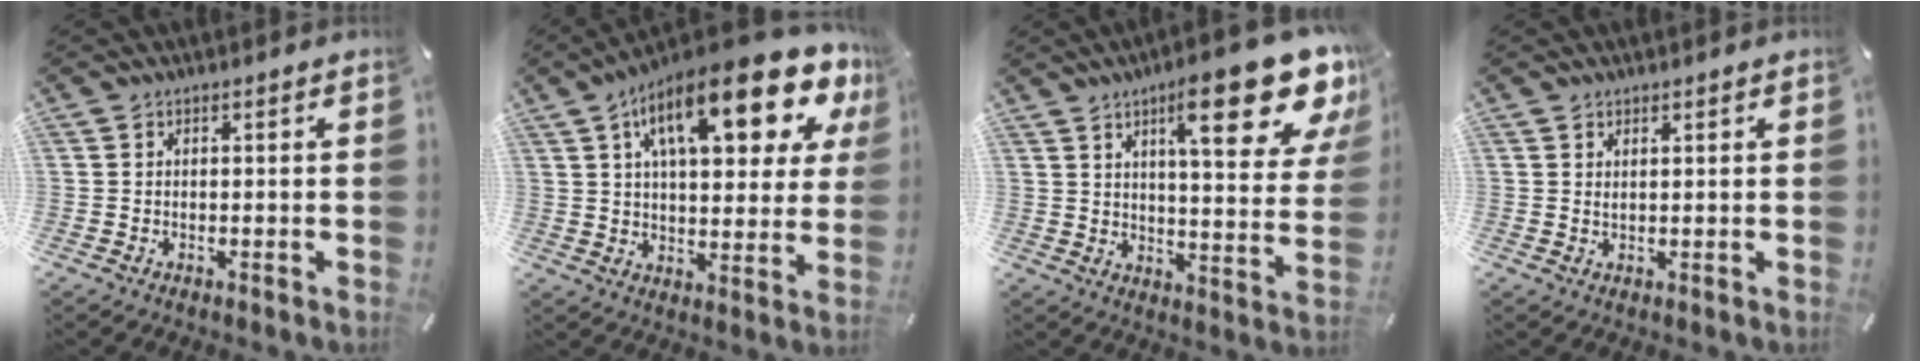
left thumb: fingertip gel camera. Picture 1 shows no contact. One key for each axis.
{"total": 21.7, "fx": 11.2, "fy": 8.2, "fz": 16.6, "tx": -0.252, "ty": -0.051, "tz": 0.176}
{"total": 22.1, "fx": 12.7, "fy": 6.9, "fz": 16.8, "tx": -0.234, "ty": -0.077, "tz": 0.196}
{"total": 1.1, "fx": 0.8, "fy": 0.4, "fz": 0.5, "tx": -0.009, "ty": 0.000, "tz": 0.016}